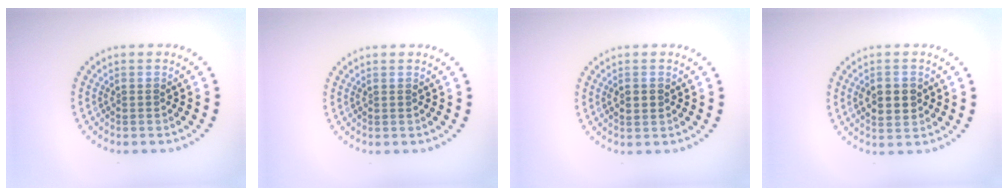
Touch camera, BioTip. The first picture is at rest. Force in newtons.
{"total": 0.0}
{"total": 1.8, "press": 1.8, "slide": 0.2}
{"total": 3.8, "press": 3.8, "slide": 0.2}